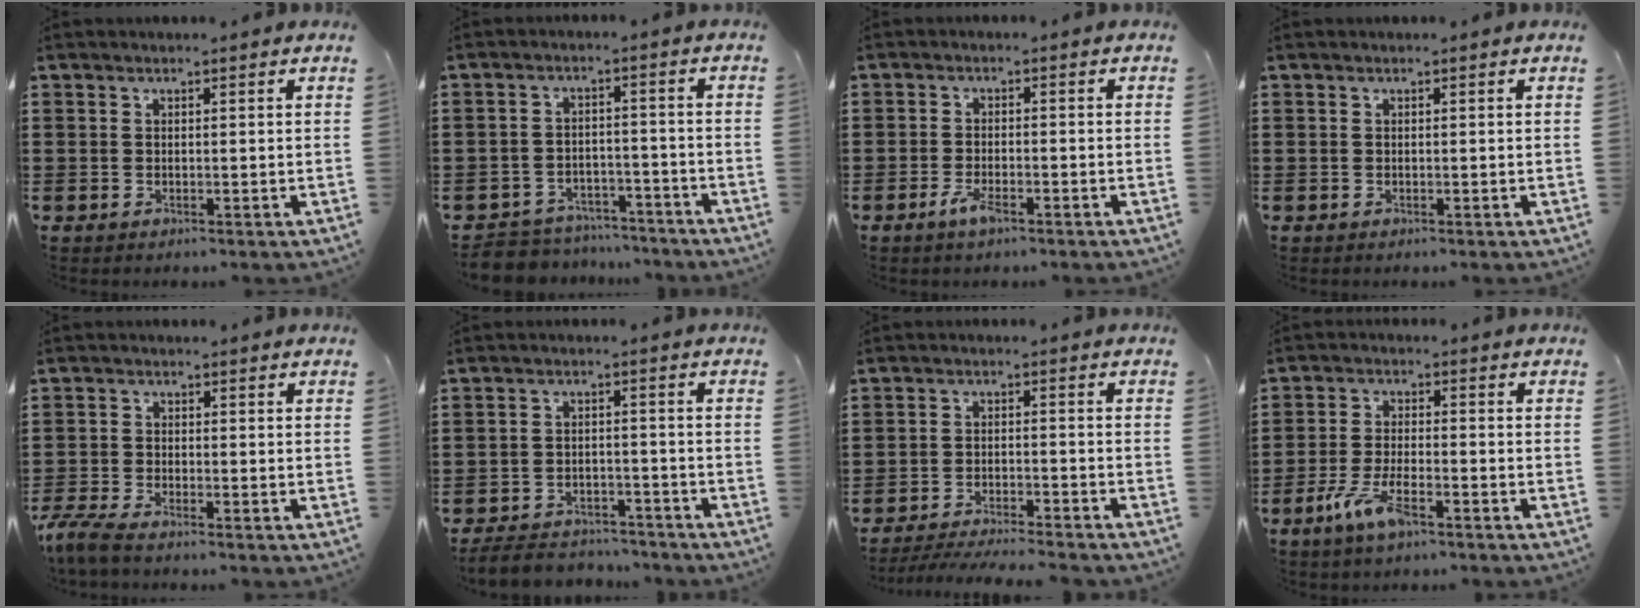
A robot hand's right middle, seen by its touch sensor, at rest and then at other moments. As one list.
[{"total": 5.1, "force": [-5.0, 1.2, -0.1], "torque": [-0.007, 0.012, -0.106]}, {"total": 3.2, "force": [-1.9, 1.0, 2.4], "torque": [-0.055, -0.002, -0.038]}, {"total": 0.0}, {"total": 3.8, "force": [-3.3, 0.3, 1.7], "torque": [-0.058, -0.014, -0.074]}, {"total": 4.4, "force": [-4.3, 1.0, 0.4], "torque": [-0.016, 0.006, -0.092]}, {"total": 4.4, "force": [-4.3, 0.0, 1.0], "torque": [-0.025, -0.005, -0.088]}, {"total": 6.4, "force": [-3.6, 1.7, 5.1], "torque": [-0.115, -0.008, -0.069]}]